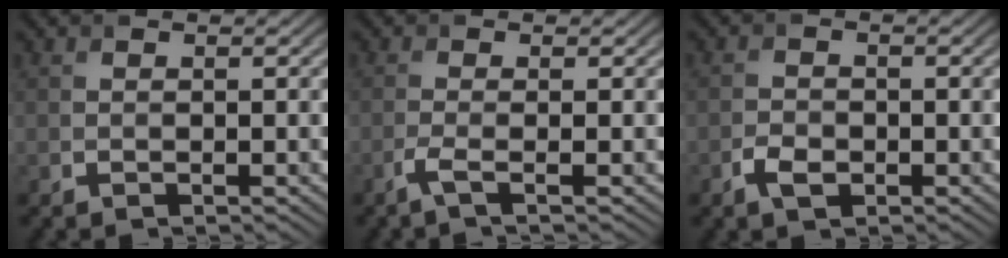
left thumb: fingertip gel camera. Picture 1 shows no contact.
{"total": 2.1, "force": [-1.0, 0.2, 1.8], "torque": [-0.039, 0.002, -0.034]}
{"total": 2.4, "force": [-1.2, 1.4, 1.4], "torque": [-0.030, -0.002, -0.025]}